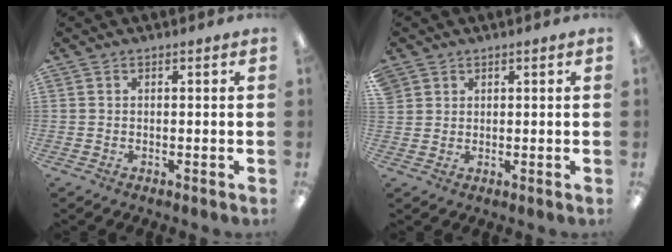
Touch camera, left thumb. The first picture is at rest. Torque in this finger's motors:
{"motor_torque": [1.98, 1.98, 1.39, -1.38, 0.82]}